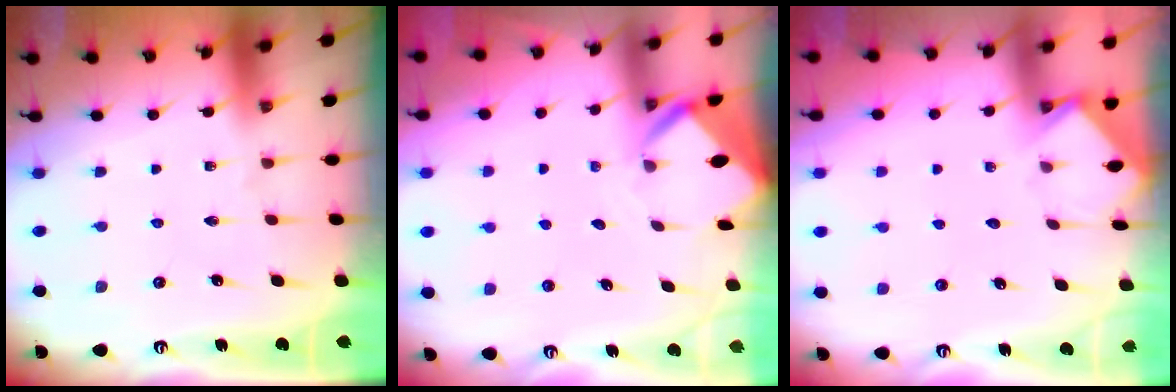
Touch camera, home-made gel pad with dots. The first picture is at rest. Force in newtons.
{"total": 3.2, "press": 3.2, "slide": 0.1}
{"total": 3.1, "press": 3.0, "slide": 0.3}